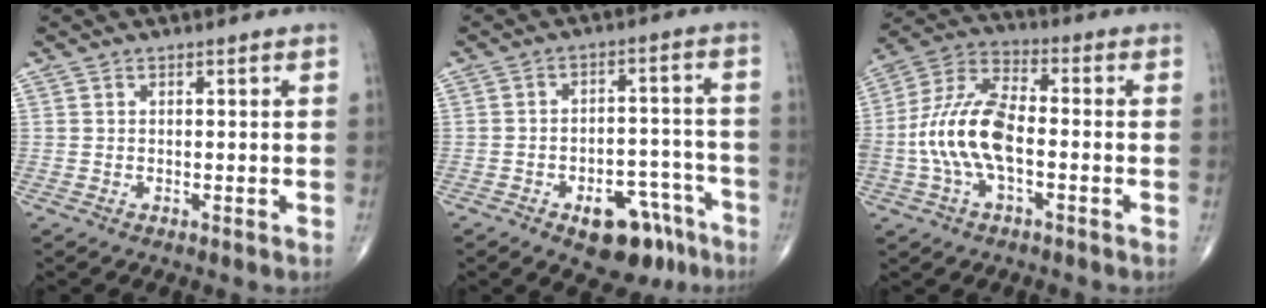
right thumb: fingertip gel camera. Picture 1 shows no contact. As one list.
[{"total": 12.4, "force": [-8.0, 5.7, 7.6], "torque": [-0.086, 0.068, -0.116]}, {"total": 14.0, "force": [-2.4, 6.8, 12.0], "torque": [-0.258, 0.038, -0.050]}]